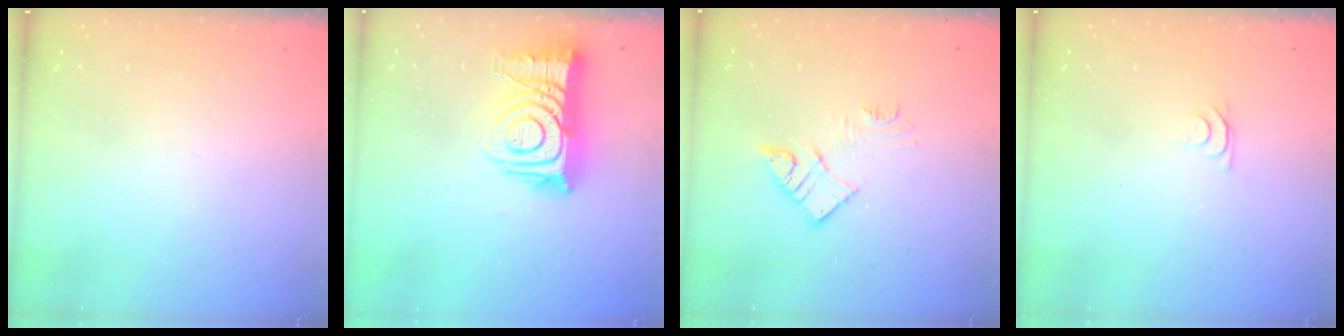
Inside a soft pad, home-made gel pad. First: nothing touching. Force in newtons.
{"total": 14.2, "press": 14.2, "slide": 1.2}
{"total": 9.7, "press": 9.6, "slide": 0.6}
{"total": 4.2, "press": 4.1, "slide": 0.5}